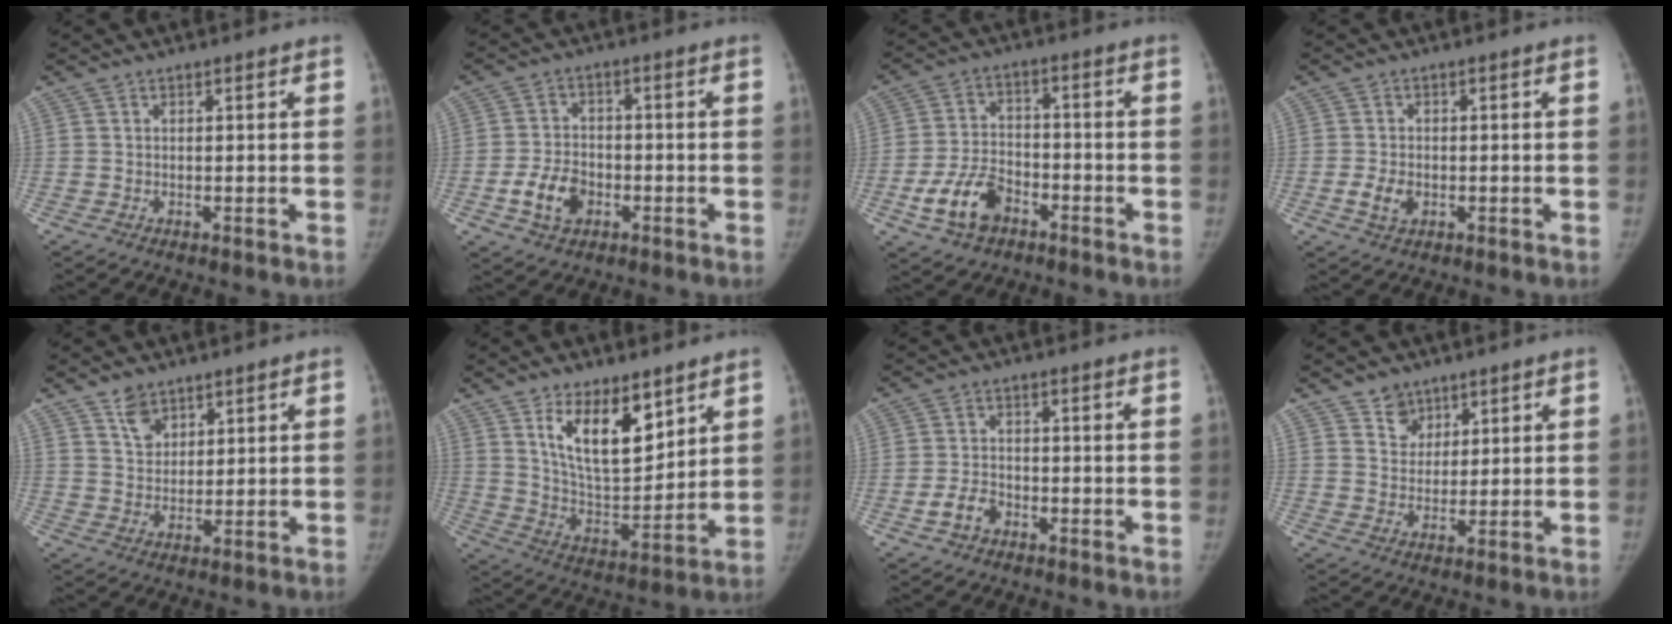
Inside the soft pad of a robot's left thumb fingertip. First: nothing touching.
{"total": 7.6, "force": [-2.8, 5.5, 4.5], "torque": [-0.070, 0.015, -0.049]}
{"total": 10.1, "force": [-5.0, 6.5, 6.0], "torque": [-0.105, 0.025, -0.089]}
{"total": 3.8, "force": [-1.0, 2.6, 2.5], "torque": [-0.046, 0.003, -0.016]}
{"total": 5.0, "force": [3.3, 3.2, 1.9], "torque": [-0.012, -0.027, 0.066]}
{"total": 15.1, "force": [8.2, 7.0, 10.6], "torque": [-0.140, -0.055, 0.157]}
{"total": 4.1, "force": [-2.1, 2.8, 2.1], "torque": [-0.037, 0.019, -0.039]}
{"total": 4.9, "force": [3.3, 3.5, 0.7], "torque": [0.013, -0.025, 0.060]}